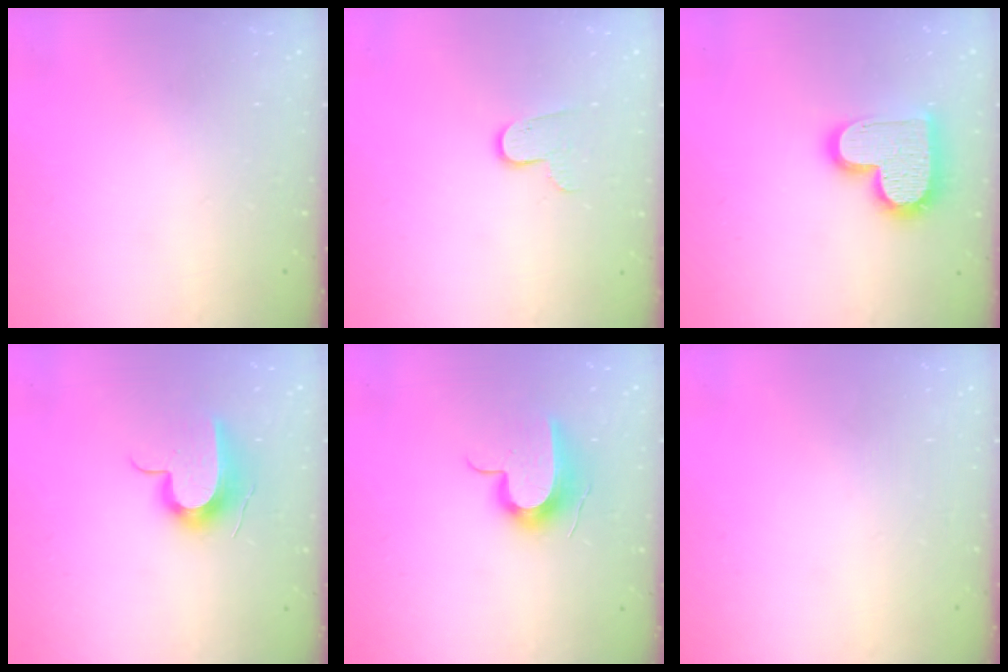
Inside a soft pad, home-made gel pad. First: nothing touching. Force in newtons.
{"total": 7.6, "press": 7.6, "slide": 0.7}
{"total": 16.0, "press": 16.0, "slide": 1.1}
{"total": 10.6, "press": 10.5, "slide": 1.3}
{"total": 10.6, "press": 10.5, "slide": 1.3}
{"total": 0.0}